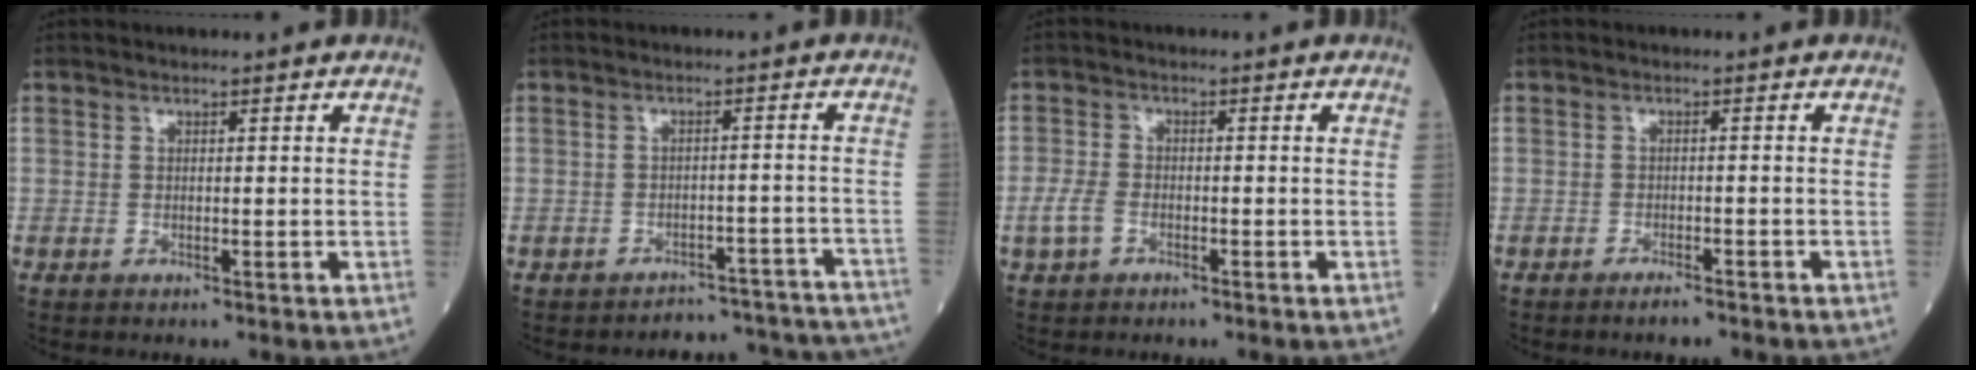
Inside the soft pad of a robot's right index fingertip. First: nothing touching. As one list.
[{"total": 12.2, "force": [-11.8, 2.8, -0.3], "torque": [0.033, 0.038, -0.131]}, {"total": 3.3, "force": [-1.5, 1.9, 2.2], "torque": [-0.057, 0.001, -0.030]}, {"total": 2.3, "force": [-2.0, 0.3, 1.0], "torque": [-0.018, -0.002, -0.027]}]